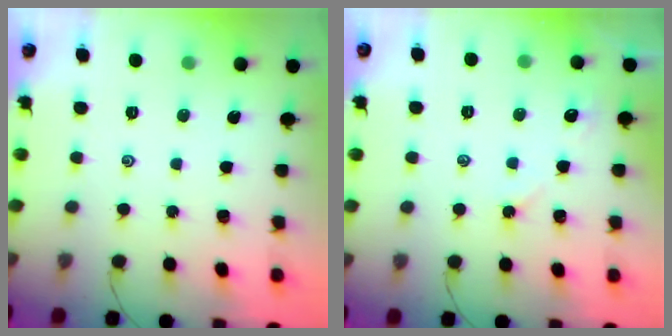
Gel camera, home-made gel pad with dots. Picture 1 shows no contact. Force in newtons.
{"total": 4.2, "press": 4.2, "slide": 0.7}